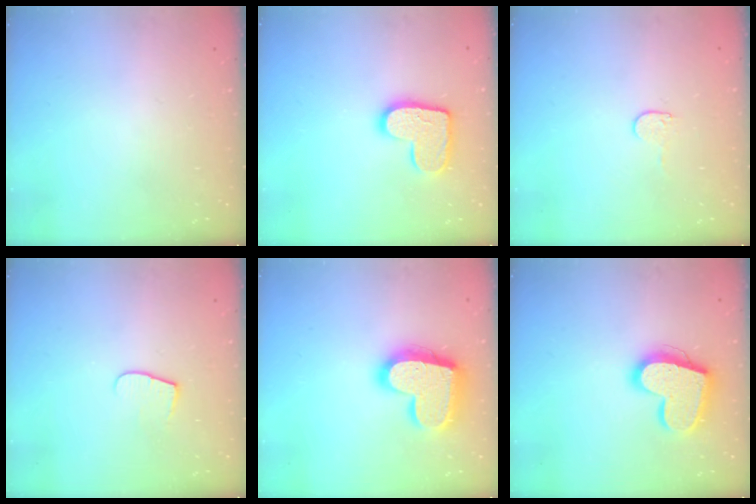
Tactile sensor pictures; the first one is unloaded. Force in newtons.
{"total": 12.8, "press": 12.8, "slide": 0.8}
{"total": 4.0, "press": 4.0, "slide": 0.3}
{"total": 5.7, "press": 5.7, "slide": 0.5}
{"total": 20.3, "press": 20.3, "slide": 1.4}
{"total": 17.7, "press": 17.6, "slide": 1.5}